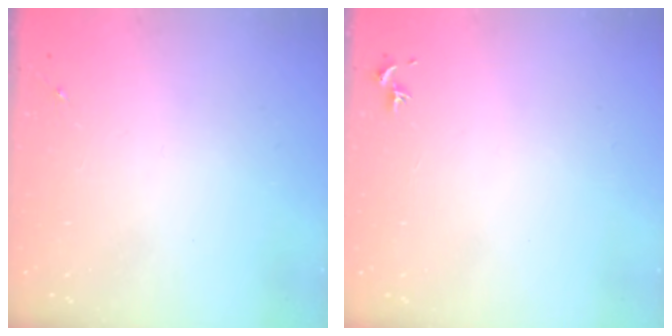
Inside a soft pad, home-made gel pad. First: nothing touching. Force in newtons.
{"total": 0.7, "press": 0.6, "slide": 0.5}